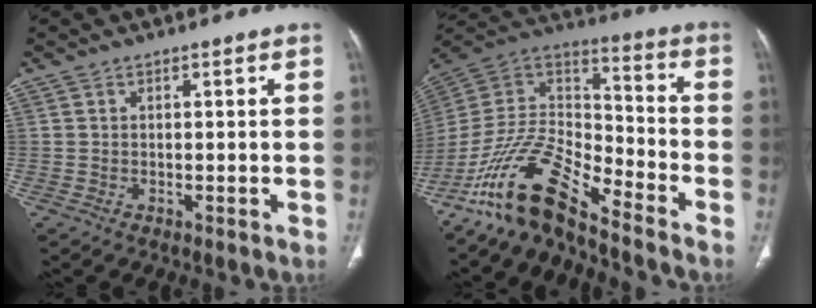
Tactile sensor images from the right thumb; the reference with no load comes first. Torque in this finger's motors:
{"motor_torque": [0.23, 0.34, 1.49, -1.29, 0.18]}